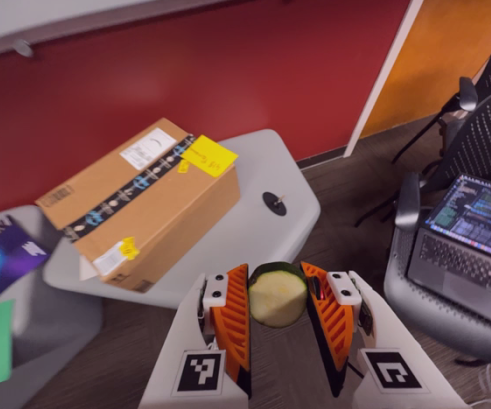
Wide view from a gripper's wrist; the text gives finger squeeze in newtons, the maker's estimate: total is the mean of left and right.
{"total": 11.4, "left": 12.1, "right": 10.8}